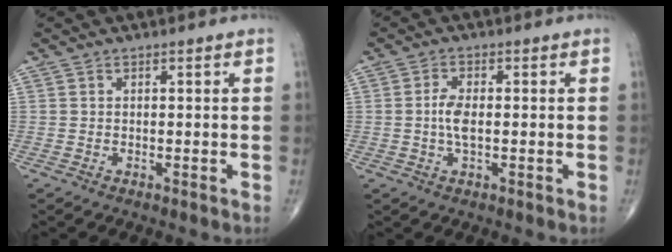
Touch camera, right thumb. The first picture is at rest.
{"total": 3.8, "force": [-0.2, 1.6, 3.5], "torque": [-0.073, 0.000, -0.007]}